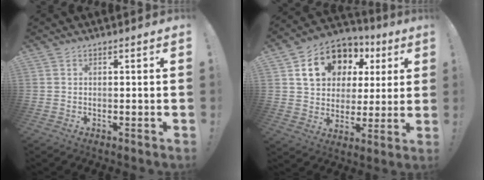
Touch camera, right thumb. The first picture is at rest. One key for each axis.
{"total": 16.7, "fx": 7.2, "fy": 12.6, "fz": 8.2, "tx": -0.121, "ty": -0.022, "tz": 0.148}